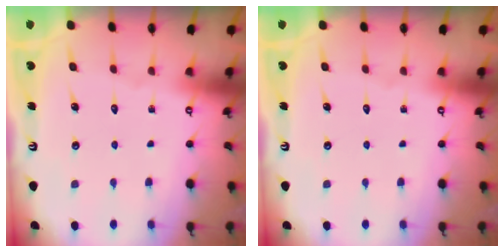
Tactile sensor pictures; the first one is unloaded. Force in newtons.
{"total": 0.0}